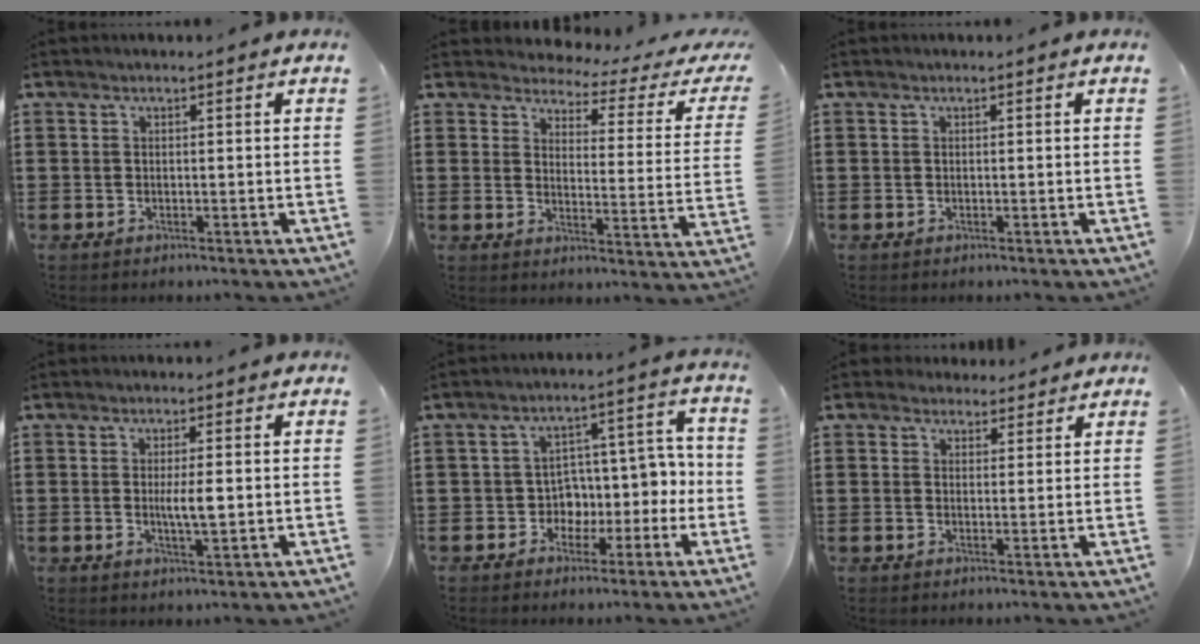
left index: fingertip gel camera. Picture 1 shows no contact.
{"total": 2.6, "force": [2.3, 0.5, 1.0], "torque": [-0.039, -0.022, 0.032]}
{"total": 0.0}
{"total": 3.9, "force": [0.1, 0.7, 3.8], "torque": [-0.077, -0.007, -0.001]}
{"total": 5.3, "force": [-0.8, 5.1, 0.9], "torque": [-0.039, -0.013, -0.017]}
{"total": 2.6, "force": [2.3, 1.3, 0.1], "torque": [-0.011, 0.005, 0.044]}